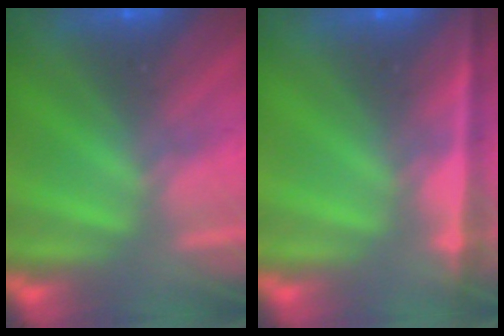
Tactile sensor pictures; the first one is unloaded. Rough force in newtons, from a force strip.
{"total": 1.8}